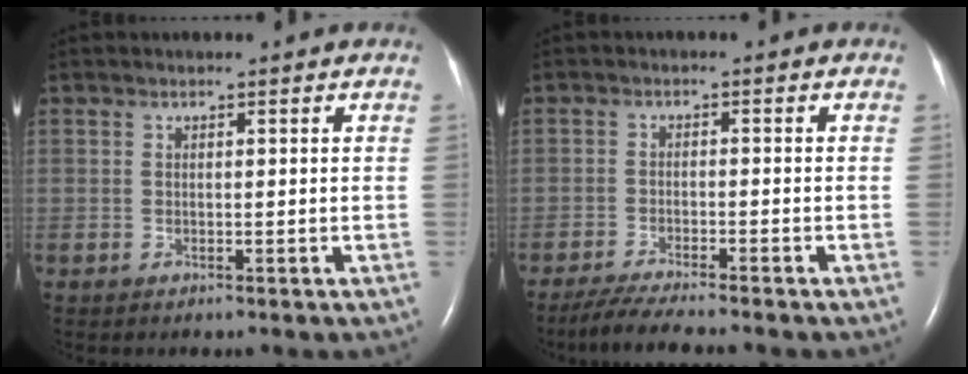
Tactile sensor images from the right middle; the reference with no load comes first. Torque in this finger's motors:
{"motor_torque": [0.11, -0.10, 0.04, 0.05]}